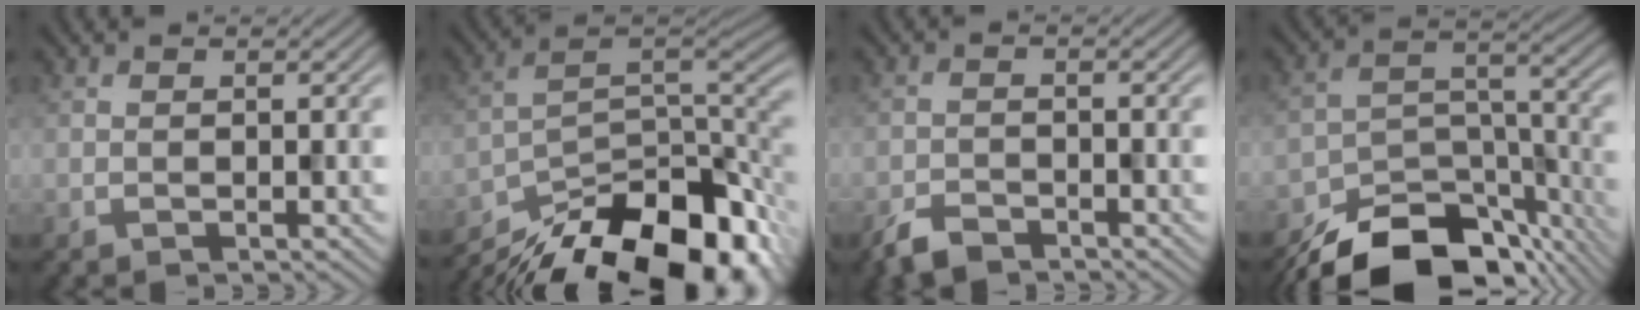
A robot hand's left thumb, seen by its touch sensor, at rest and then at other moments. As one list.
[{"total": 18.8, "force": [-13.7, 7.1, 10.7], "torque": [-0.184, -0.023, -0.213]}, {"total": 3.2, "force": [-2.7, 1.1, 1.2], "torque": [-0.026, -0.003, -0.058]}, {"total": 14.6, "force": [-11.7, 6.3, 6.3], "torque": [-0.117, -0.017, -0.176]}]